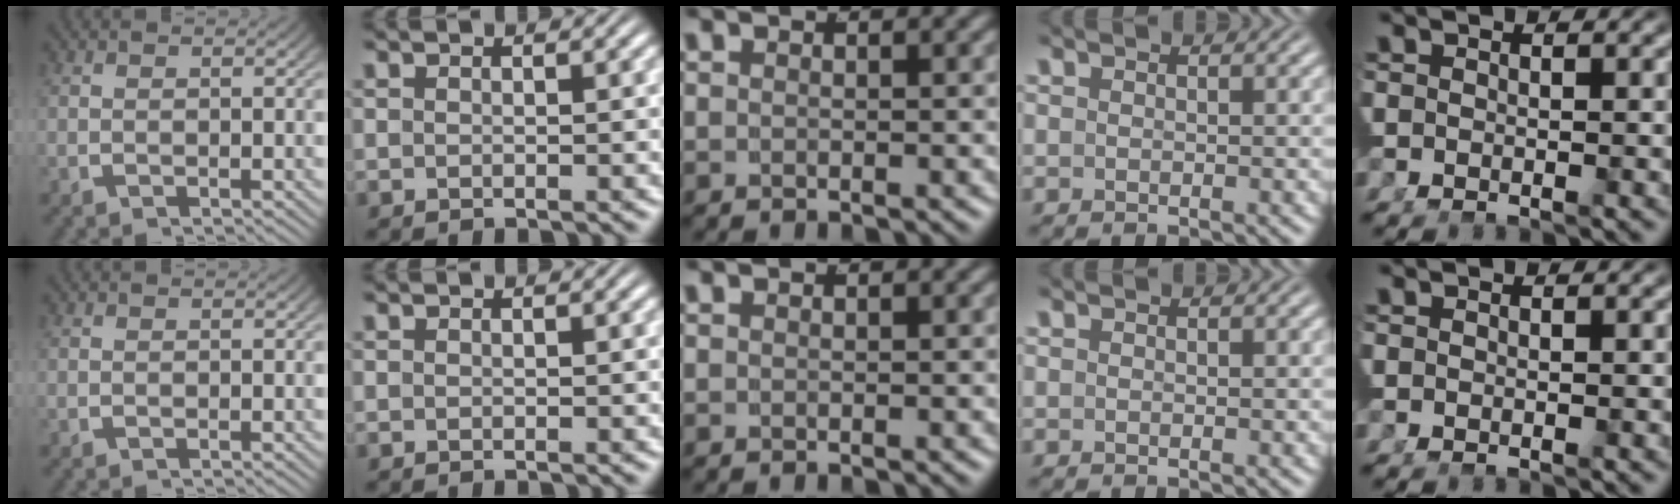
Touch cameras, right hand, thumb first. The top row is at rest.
{}